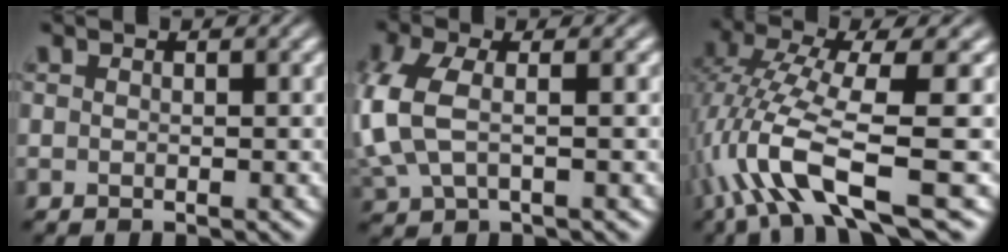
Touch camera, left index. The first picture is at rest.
{"total": 5.5, "force": [0.1, 2.9, 4.7], "torque": [-0.131, 0.003, -0.001]}
{"total": 9.8, "force": [-3.3, 2.4, 8.9], "torque": [-0.182, 0.002, -0.064]}